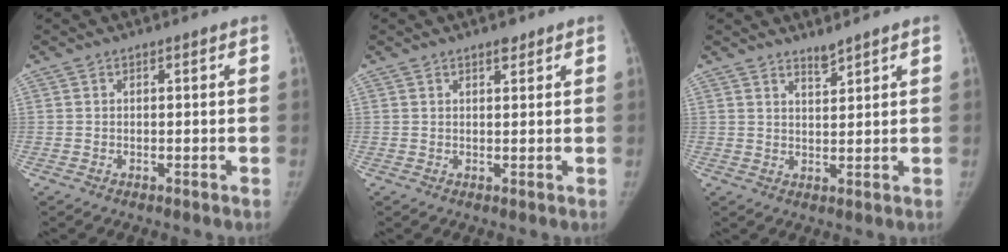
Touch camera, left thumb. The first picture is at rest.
{"total": 1.7, "force": [1.3, 0.7, 0.8], "torque": [-0.008, -0.008, 0.018]}
{"total": 2.4, "force": [2.3, 0.2, 0.8], "torque": [-0.008, -0.023, 0.042]}